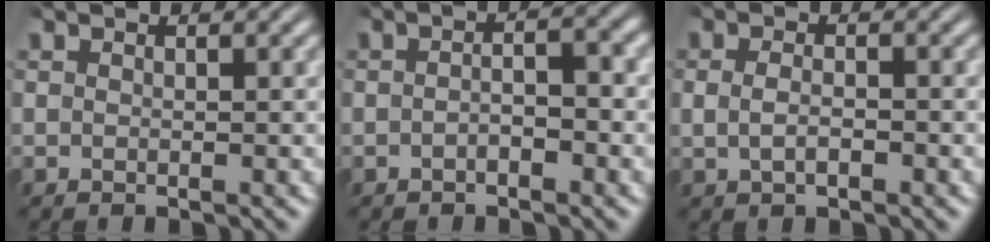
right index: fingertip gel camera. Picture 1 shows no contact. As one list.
[{"total": 2.2, "force": [-0.9, 0.7, 1.9], "torque": [-0.020, 0.000, -0.019]}, {"total": 1.8, "force": [-0.4, 1.0, 1.5], "torque": [-0.032, -0.008, -0.001]}]